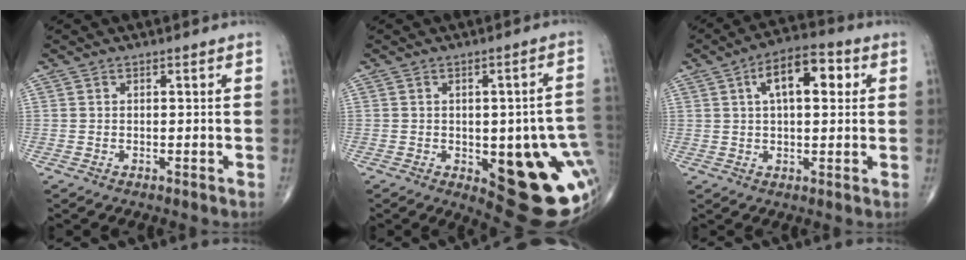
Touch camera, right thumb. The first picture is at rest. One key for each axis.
{"total": 21.2, "fx": -4.1, "fy": 8.5, "fz": 18.9, "tx": -0.177, "ty": 0.008, "tz": -0.019}
{"total": 10.9, "fx": 3.1, "fy": 5.1, "fz": 9.1, "tx": -0.130, "ty": 0.018, "tz": 0.043}